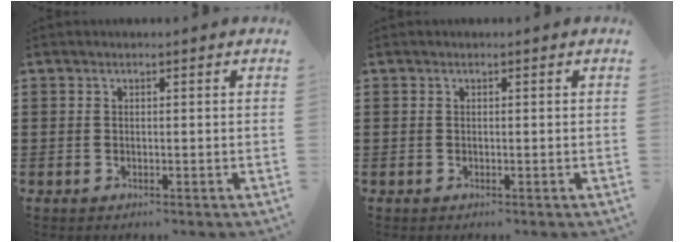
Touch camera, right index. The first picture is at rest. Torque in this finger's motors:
{"motor_torque": [0.03, 0.14, 0.00, -0.01]}